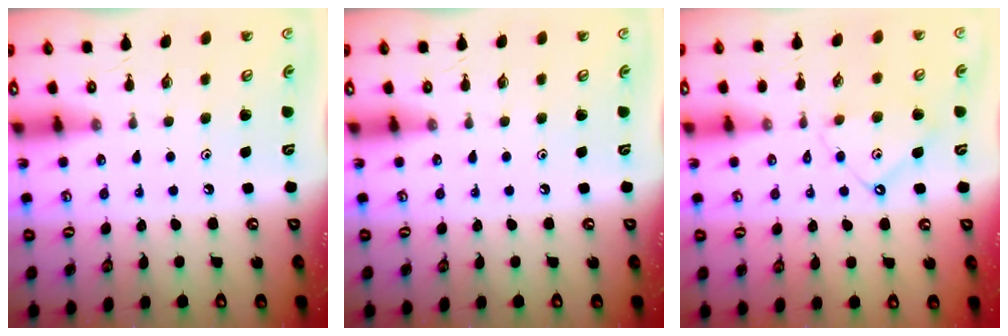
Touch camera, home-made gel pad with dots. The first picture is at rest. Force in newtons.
{"total": 0.0}
{"total": 8.4, "press": 8.3, "slide": 0.9}